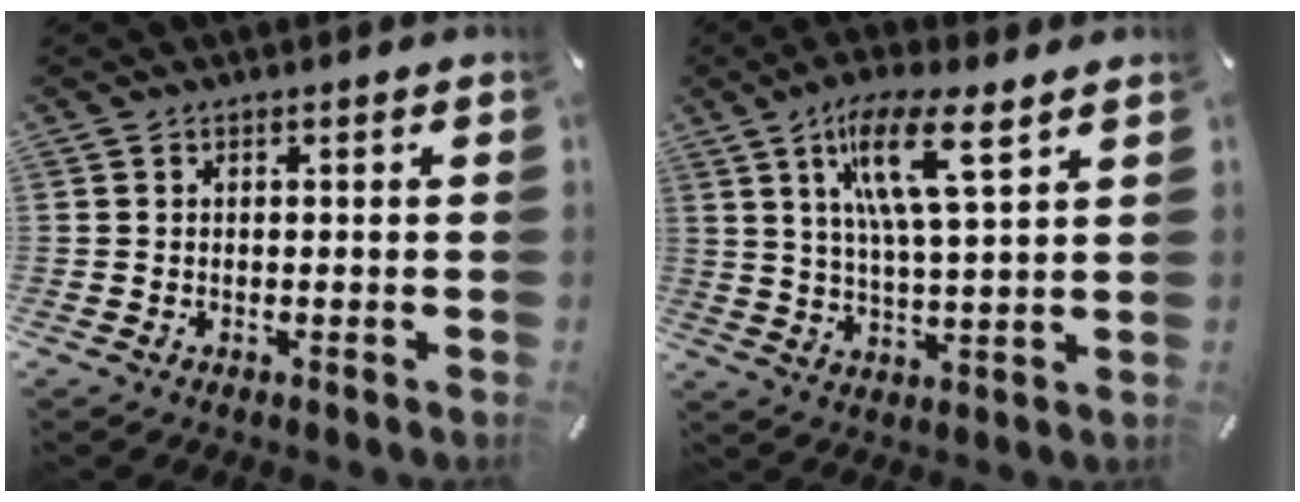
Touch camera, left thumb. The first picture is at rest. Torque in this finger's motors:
{"motor_torque": [1.62, 1.79, 1.53, -1.07, 0.55]}